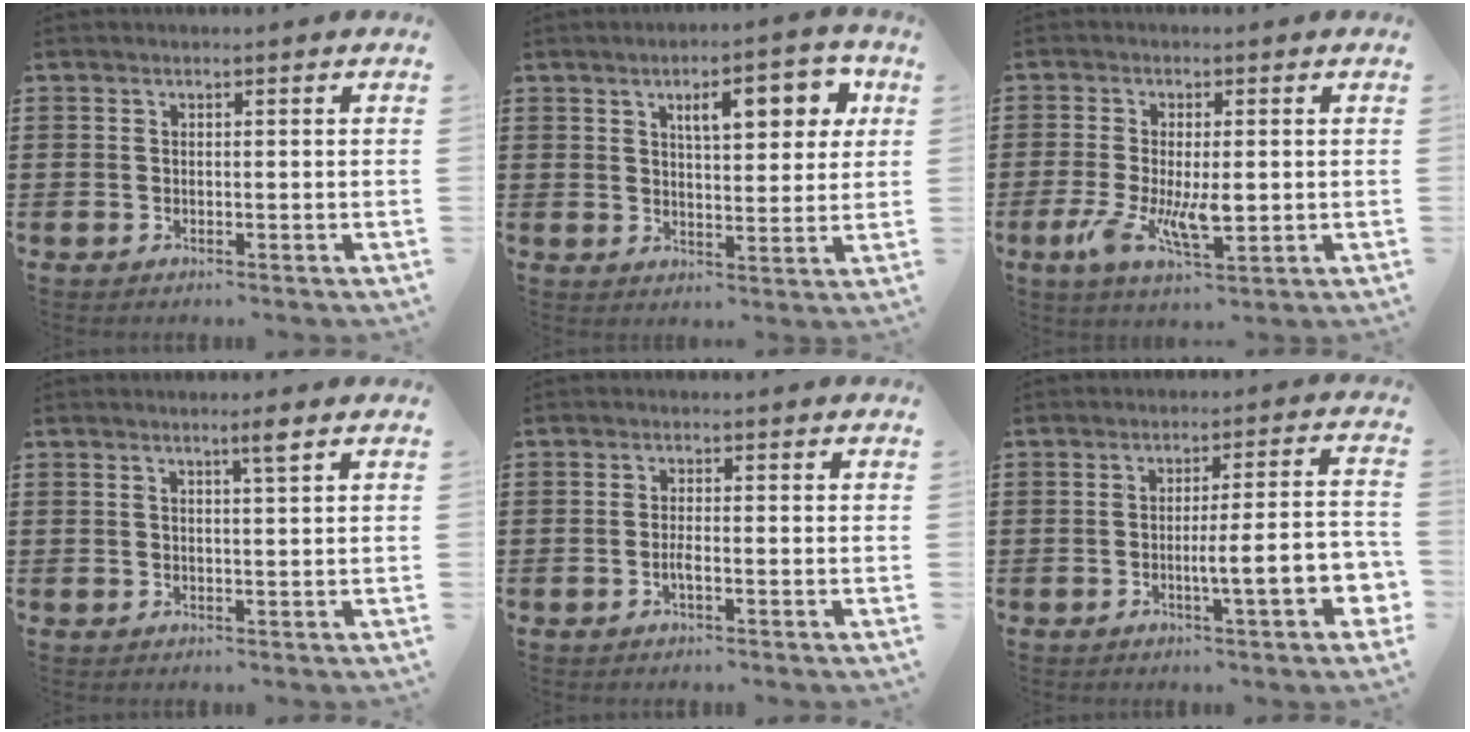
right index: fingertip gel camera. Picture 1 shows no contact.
{"total": 8.2, "force": [3.7, 3.2, 6.6], "torque": [-0.091, -0.006, 0.053]}
{"total": 7.8, "force": [-1.2, 3.2, 7.0], "torque": [-0.146, -0.009, -0.017]}
{"total": 2.1, "force": [1.3, -0.3, 1.7], "torque": [-0.025, -0.006, 0.019]}
{"total": 1.7, "force": [-0.7, 0.2, 1.5], "torque": [-0.035, -0.003, -0.015]}
{"total": 8.9, "force": [-2.4, 1.1, 8.5], "torque": [-0.131, -0.009, -0.041]}